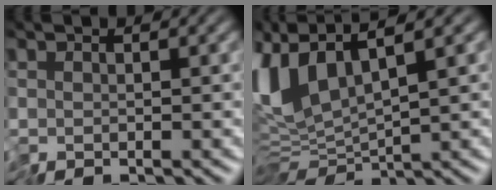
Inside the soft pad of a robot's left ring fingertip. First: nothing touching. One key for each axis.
{"total": 8.0, "fx": 2.8, "fy": 3.2, "fz": 6.8, "tx": -0.164, "ty": 0.007, "tz": 0.051}